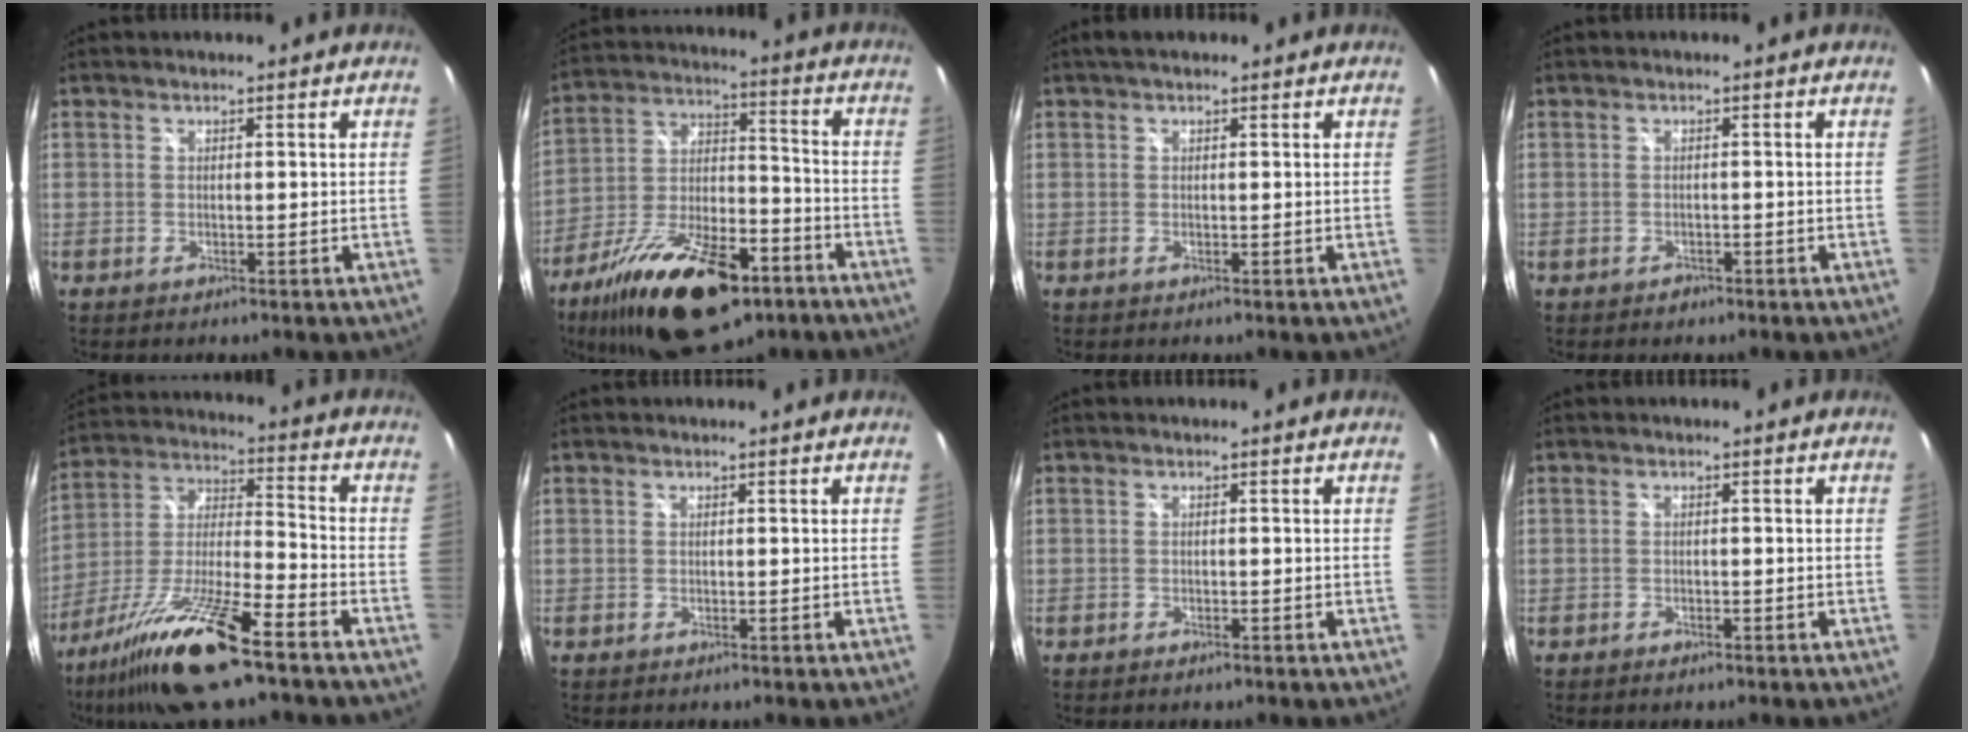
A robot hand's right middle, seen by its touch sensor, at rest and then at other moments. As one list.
[{"total": 23.3, "force": [-13.6, 10.0, 16.0], "torque": [-0.300, -0.021, -0.214]}, {"total": 2.6, "force": [1.6, 1.1, 1.6], "torque": [-0.025, 0.009, 0.022]}, {"total": 1.2, "force": [-0.8, 0.9, 0.2], "torque": [-0.007, -0.001, -0.011]}, {"total": 18.5, "force": [-12.5, 2.7, 13.4], "torque": [-0.260, -0.019, -0.230]}, {"total": 0.0}, {"total": 0.7, "force": [-0.6, 0.3, 0.3], "torque": [-0.007, -0.003, -0.012]}, {"total": 1.0, "force": [-0.8, 0.5, 0.4], "torque": [-0.008, -0.003, -0.016]}]